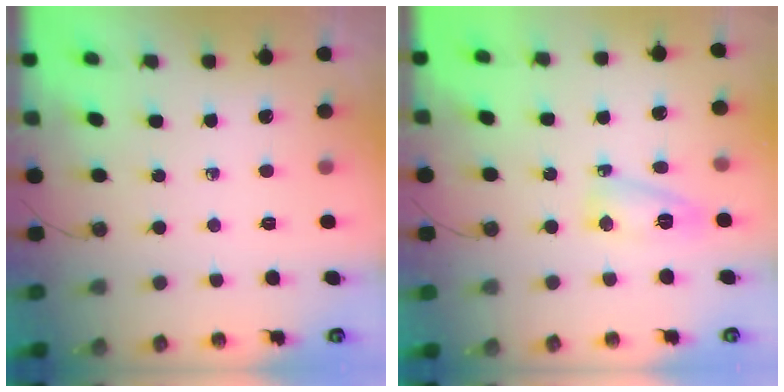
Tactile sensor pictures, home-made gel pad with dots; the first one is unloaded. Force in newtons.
{"total": 6.7, "press": 6.6, "slide": 0.8}